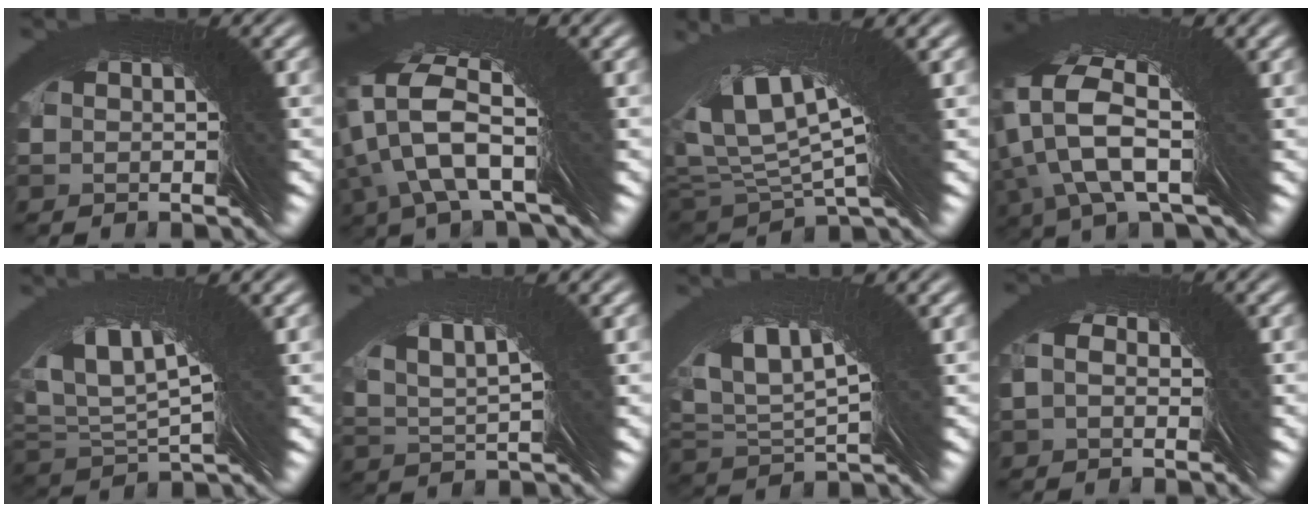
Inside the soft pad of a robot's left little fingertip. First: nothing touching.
{"total": 5.5, "force": [4.5, -3.1, 0.2], "torque": [0.001, 0.058, 0.052]}
{"total": 6.7, "force": [4.4, -0.7, 5.0], "torque": [-0.084, 0.042, 0.068]}
{"total": 5.4, "force": [4.3, -3.0, 1.0], "torque": [-0.017, 0.050, 0.054]}
{"total": 3.9, "force": [2.6, -1.9, 2.1], "torque": [-0.041, 0.030, 0.043]}
{"total": 6.3, "force": [5.0, -3.9, 0.0], "torque": [0.016, 0.050, 0.067]}
{"total": 3.8, "force": [2.8, -2.1, 1.6], "torque": [-0.026, 0.027, 0.045]}
{"total": 1.5, "force": [1.3, 0.6, 0.6], "torque": [0.003, 0.018, 0.016]}